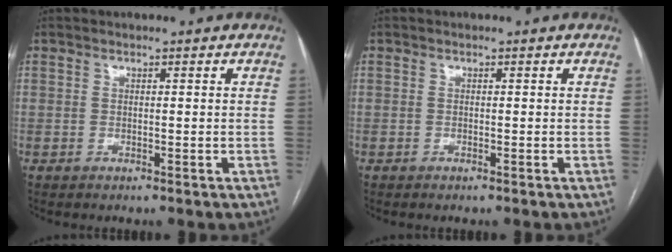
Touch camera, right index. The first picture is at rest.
{"total": 0.0}